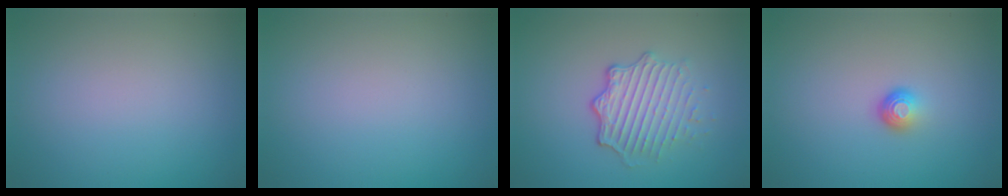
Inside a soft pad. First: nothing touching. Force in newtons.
{"total": 0.0}
{"total": 4.8, "press": 3.4, "slide": 3.4}
{"total": 1.6, "press": 1.0, "slide": 1.2}